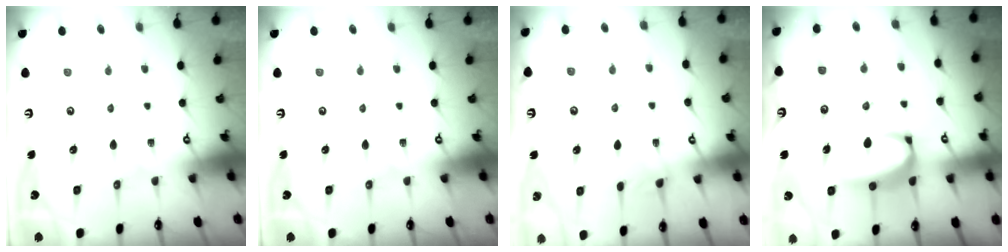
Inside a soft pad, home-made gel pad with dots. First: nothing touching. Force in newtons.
{"total": 0.0}
{"total": 1.8, "press": 1.8, "slide": 0.3}
{"total": 3.5, "press": 3.5, "slide": 0.7}